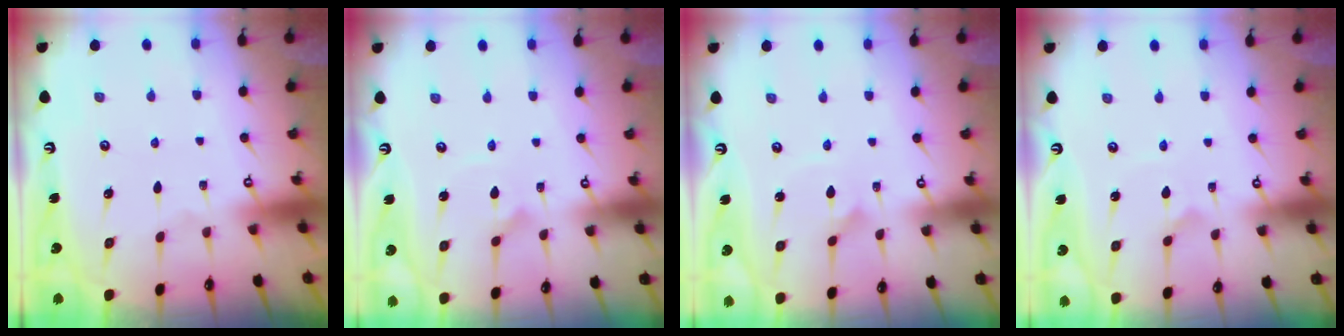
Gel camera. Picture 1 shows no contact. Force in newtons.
{"total": 2.4, "press": 2.4, "slide": 0.2}
{"total": 1.5, "press": 1.5, "slide": 0.0}
{"total": 2.3, "press": 2.3, "slide": 0.2}